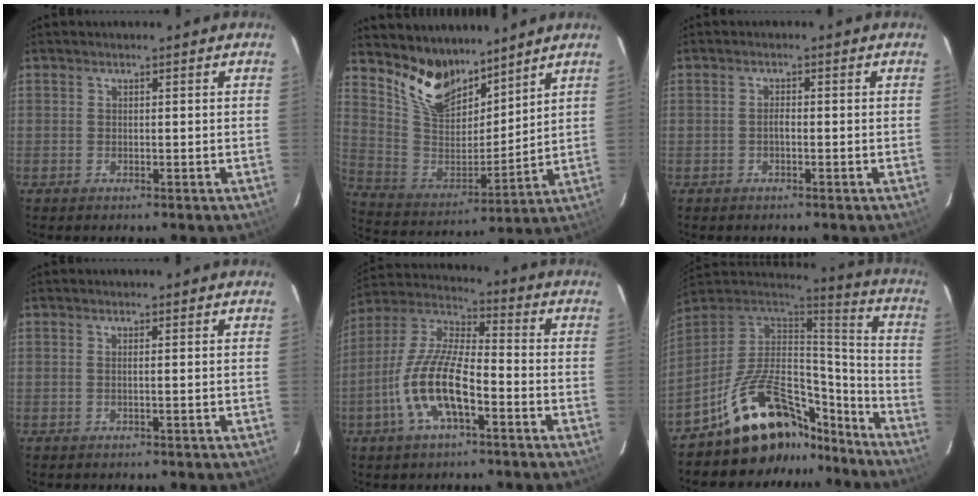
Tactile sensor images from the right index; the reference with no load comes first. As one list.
[{"total": 13.5, "force": [10.7, 6.1, 5.6], "torque": [-0.121, -0.001, 0.212]}, {"total": 1.0, "force": [-0.4, 0.4, 0.9], "torque": [-0.016, 0.006, -0.008]}, {"total": 0.7, "force": [-0.1, -0.3, 0.6], "torque": [-0.008, -0.001, -0.004]}, {"total": 14.1, "force": [-5.6, 4.6, 12.1], "torque": [-0.253, -0.002, -0.110]}, {"total": 21.3, "force": [-16.1, 10.1, 9.6], "torque": [-0.188, 0.046, -0.242]}]